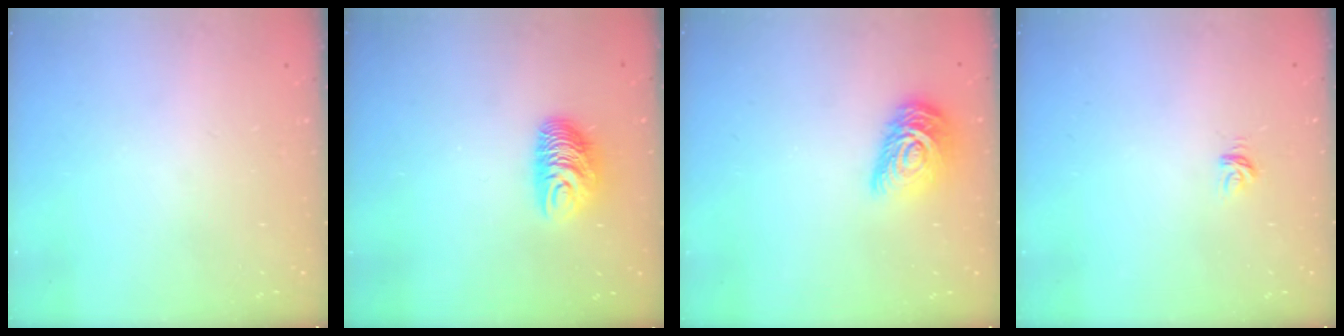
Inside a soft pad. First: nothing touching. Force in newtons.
{"total": 9.2, "press": 9.2, "slide": 0.5}
{"total": 12.4, "press": 12.4, "slide": 0.8}
{"total": 3.2, "press": 3.2, "slide": 0.2}